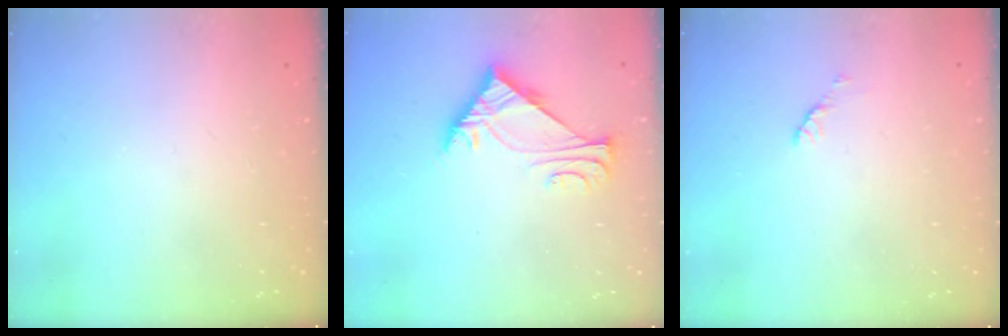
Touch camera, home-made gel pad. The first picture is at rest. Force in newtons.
{"total": 6.5, "press": 6.4, "slide": 1.2}
{"total": 2.8, "press": 2.7, "slide": 0.4}